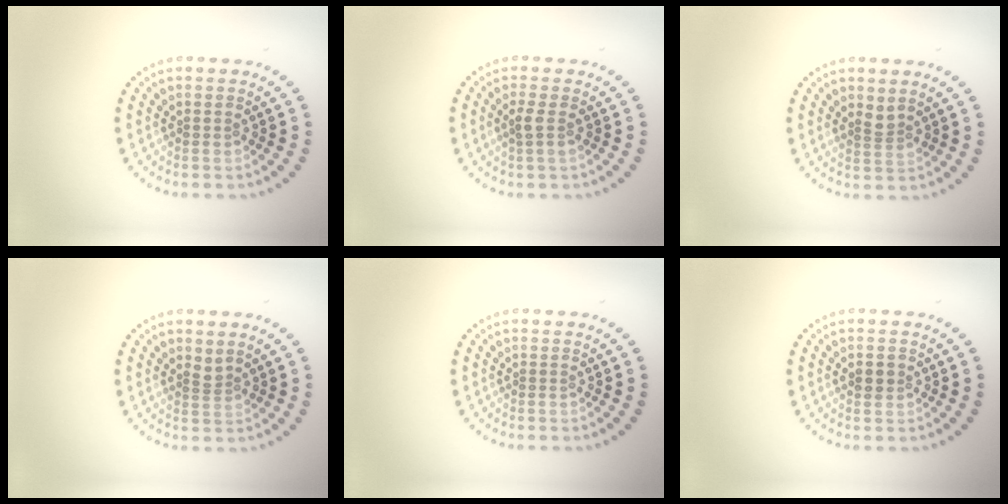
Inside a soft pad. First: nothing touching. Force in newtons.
{"total": 1.1, "press": 1.0, "slide": 0.5}
{"total": 1.5, "press": 1.2, "slide": 0.9}
{"total": 0.9, "press": 0.5, "slide": 0.7}
{"total": 0.0}
{"total": 1.2, "press": 1.2, "slide": 0.3}